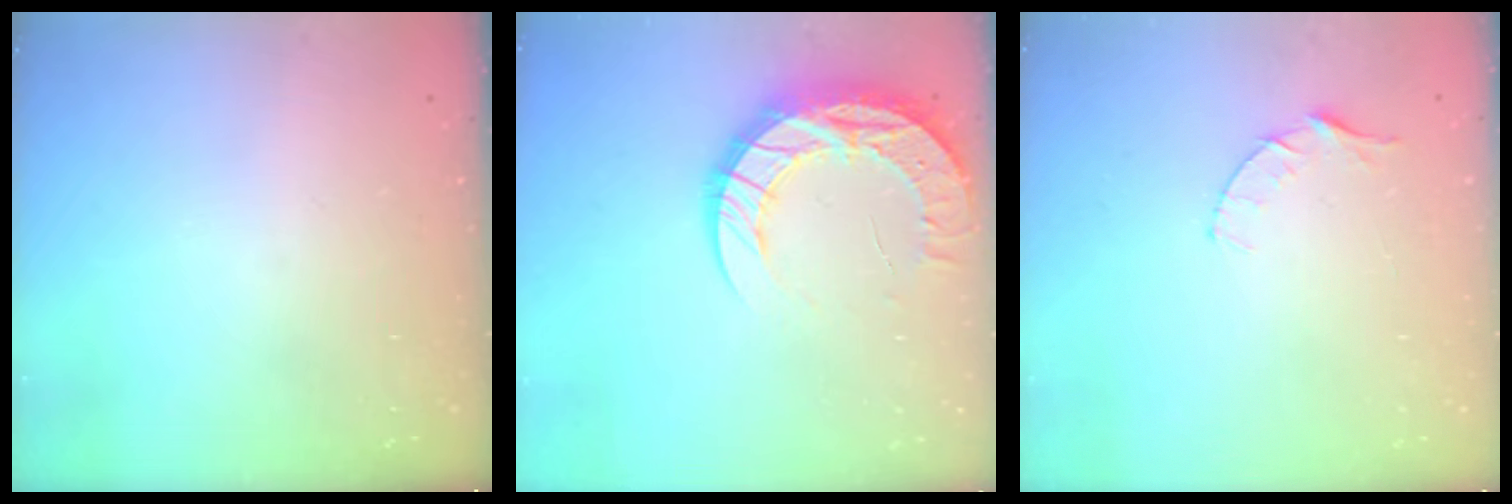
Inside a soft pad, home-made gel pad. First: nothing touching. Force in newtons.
{"total": 15.4, "press": 15.4, "slide": 1.1}
{"total": 4.1, "press": 4.0, "slide": 0.4}